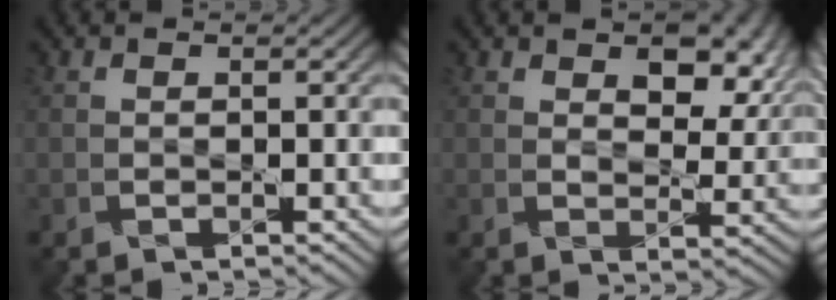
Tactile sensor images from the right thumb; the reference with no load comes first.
{"total": 7.2, "force": [3.6, 3.9, 5.0], "torque": [-0.086, -0.006, 0.058]}